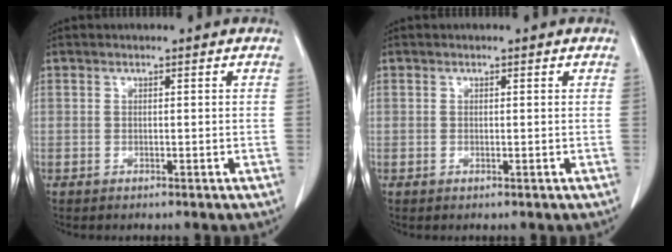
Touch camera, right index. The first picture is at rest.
{"total": 0.0}